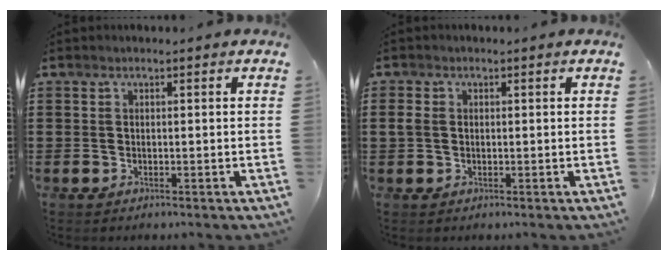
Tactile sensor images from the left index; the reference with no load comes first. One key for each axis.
{"total": 1.7, "fx": 0.1, "fy": 1.2, "fz": 1.1, "tx": -0.040, "ty": 0.001, "tz": -0.004}